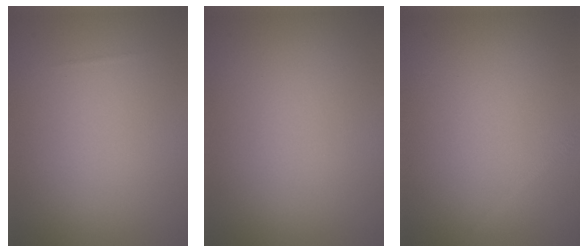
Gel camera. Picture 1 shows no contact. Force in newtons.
{"total": 0.0}
{"total": 0.7, "press": 0.7, "slide": 0.0}